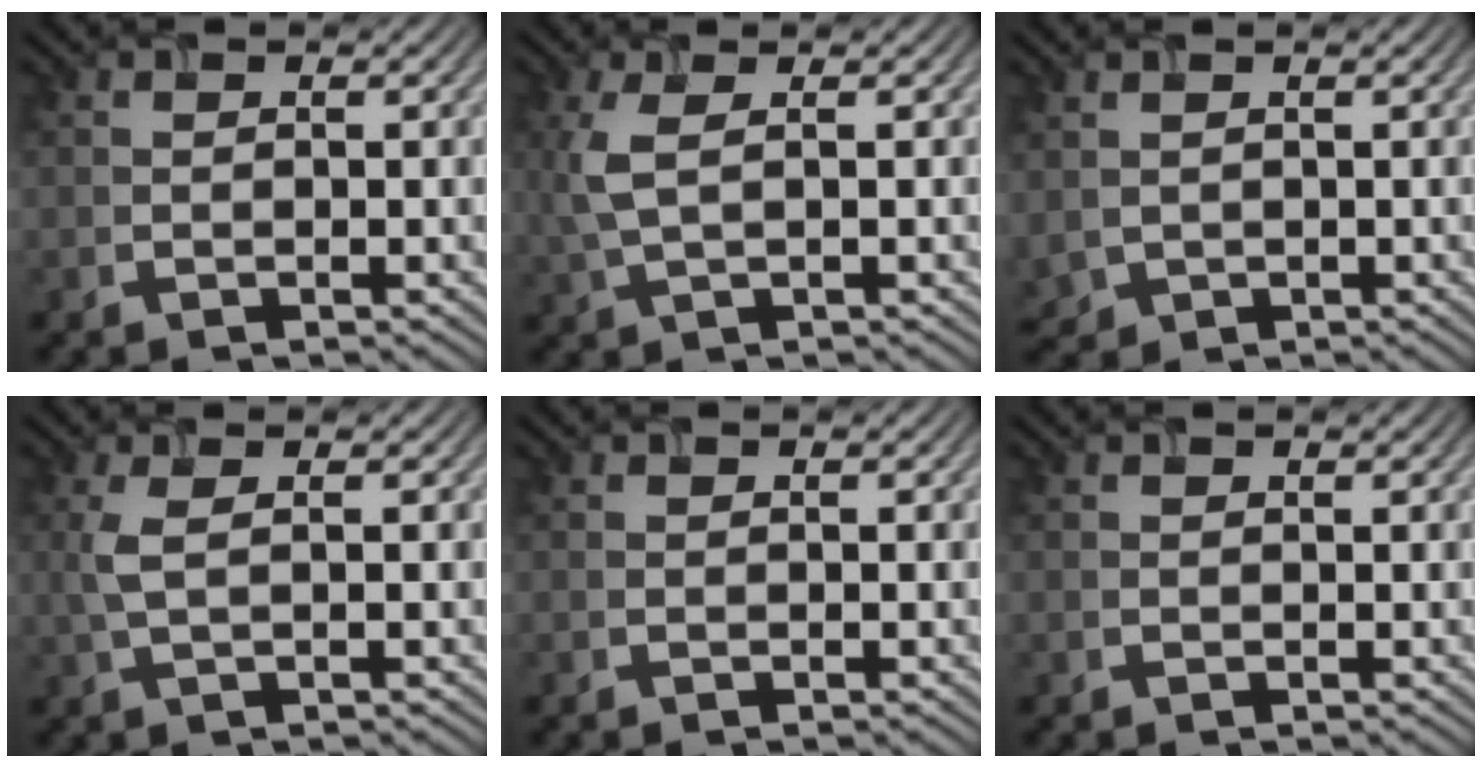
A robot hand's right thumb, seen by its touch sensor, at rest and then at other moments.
{"total": 3.9, "force": [0.8, 1.3, 3.6], "torque": [-0.096, 0.006, 0.015]}
{"total": 1.9, "force": [0.2, 1.6, 1.0], "torque": [-0.036, -0.009, 0.007]}
{"total": 2.6, "force": [0.4, 0.6, 2.5], "torque": [-0.063, 0.006, 0.007]}
{"total": 0.0}
{"total": 0.0}